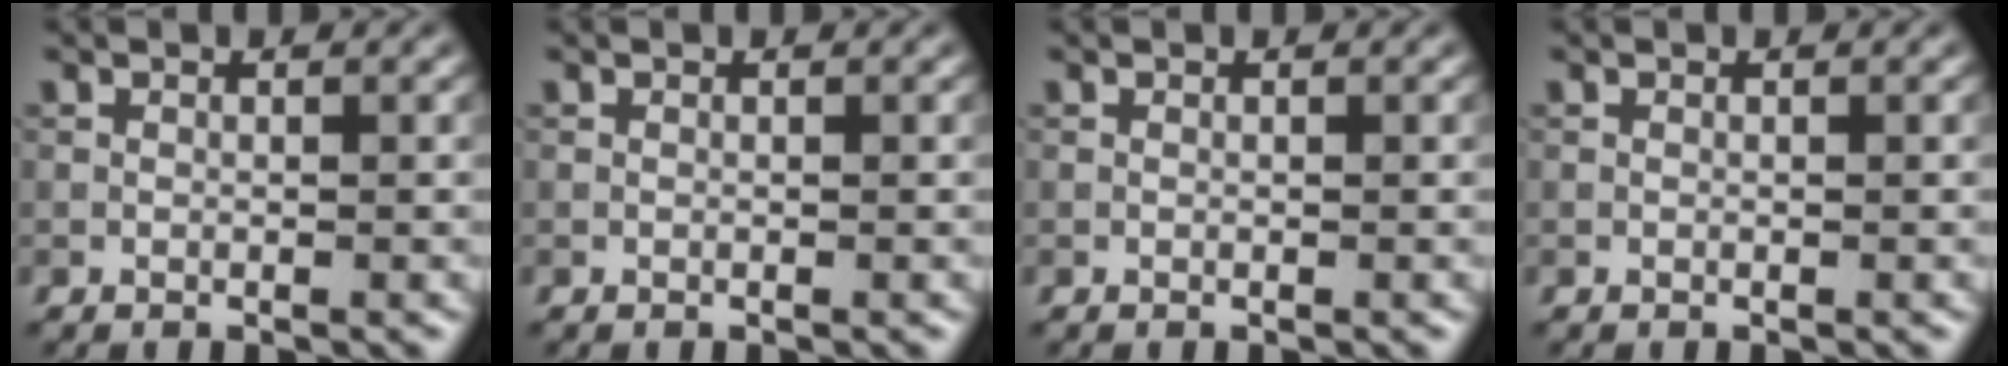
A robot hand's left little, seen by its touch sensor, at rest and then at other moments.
{"total": 0.0}
{"total": 0.0}
{"total": 0.0}